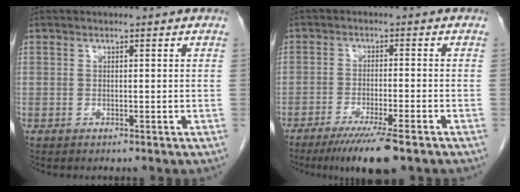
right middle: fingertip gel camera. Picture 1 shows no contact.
{"total": 8.5, "force": [-6.0, 0.2, 6.0], "torque": [-0.097, -0.022, -0.094]}